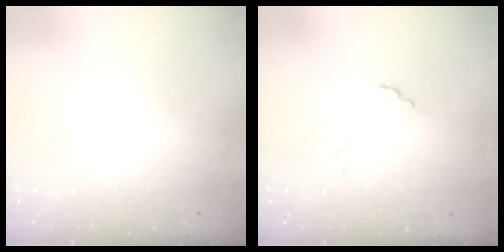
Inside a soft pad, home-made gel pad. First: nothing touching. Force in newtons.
{"total": 7.3, "press": 7.3, "slide": 0.3}